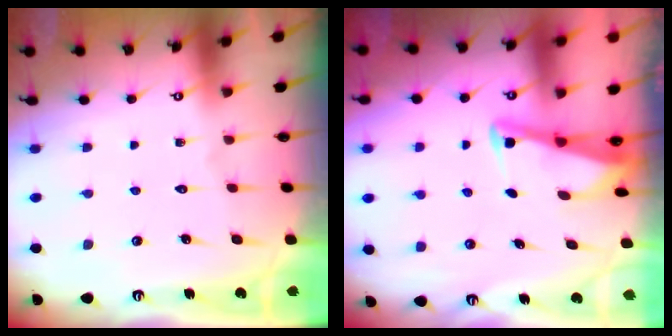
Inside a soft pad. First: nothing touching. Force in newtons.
{"total": 2.7, "press": 2.7, "slide": 0.3}